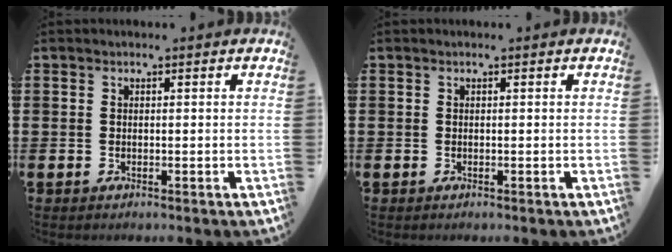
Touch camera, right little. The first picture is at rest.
{"total": 0.0}